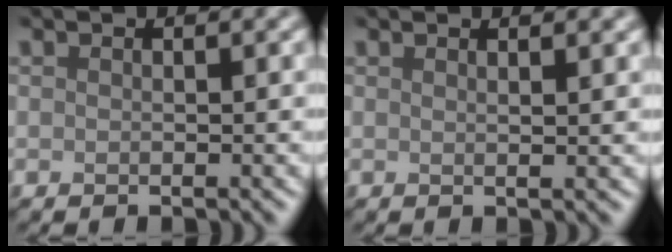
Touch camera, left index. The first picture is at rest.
{"total": 2.4, "force": [1.2, 0.9, 1.9], "torque": [-0.017, 0.005, -0.006]}